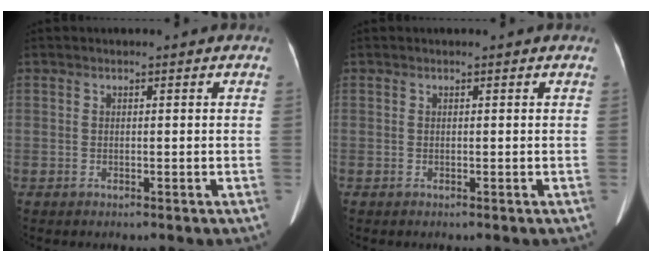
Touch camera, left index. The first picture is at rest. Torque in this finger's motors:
{"motor_torque": [0.01, 0.00, 0.01, 0.00]}